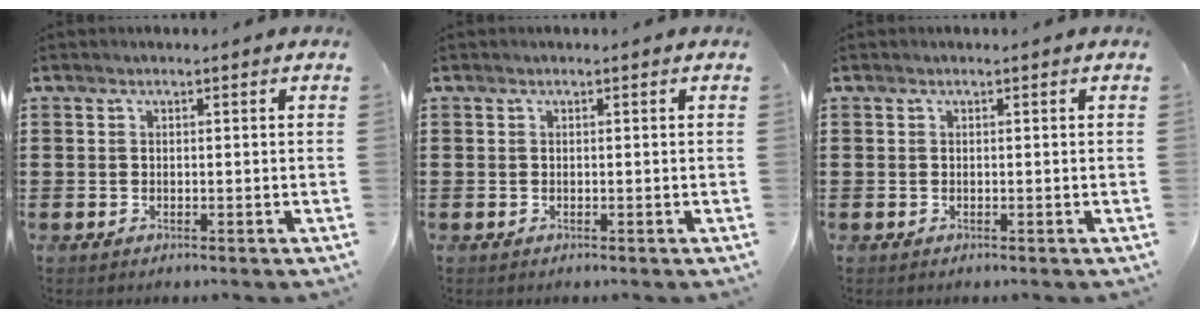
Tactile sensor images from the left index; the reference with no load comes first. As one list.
[{"total": 0.0}, {"total": 0.0}]